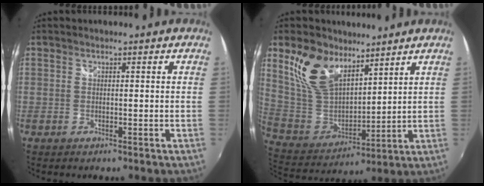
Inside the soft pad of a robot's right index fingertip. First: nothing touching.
{"total": 15.2, "force": [9.4, 8.5, 8.4], "torque": [-0.185, 0.017, 0.197]}